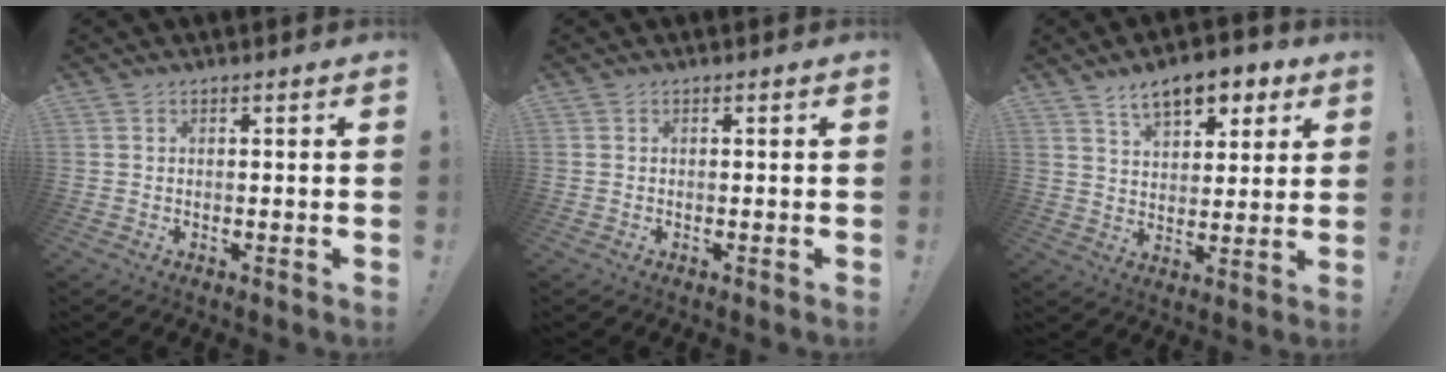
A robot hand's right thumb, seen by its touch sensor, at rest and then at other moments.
{"total": 0.0}
{"total": 11.2, "force": [6.9, 5.7, 6.7], "torque": [-0.096, -0.031, 0.123]}